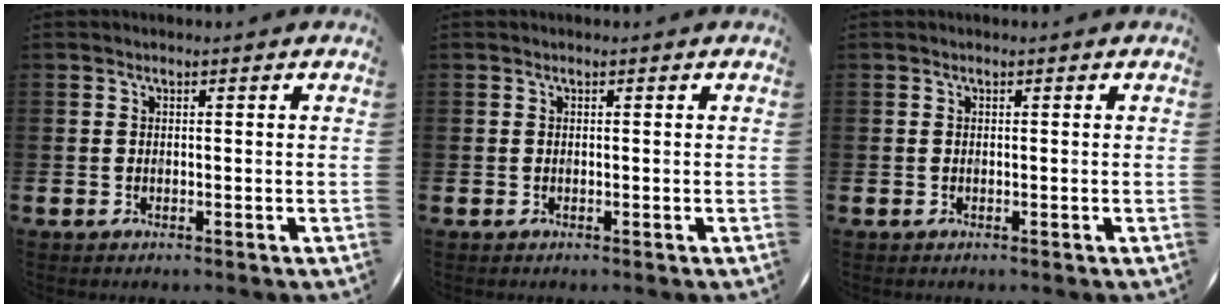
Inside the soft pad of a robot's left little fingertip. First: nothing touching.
{"total": 0.0}
{"total": 0.0}